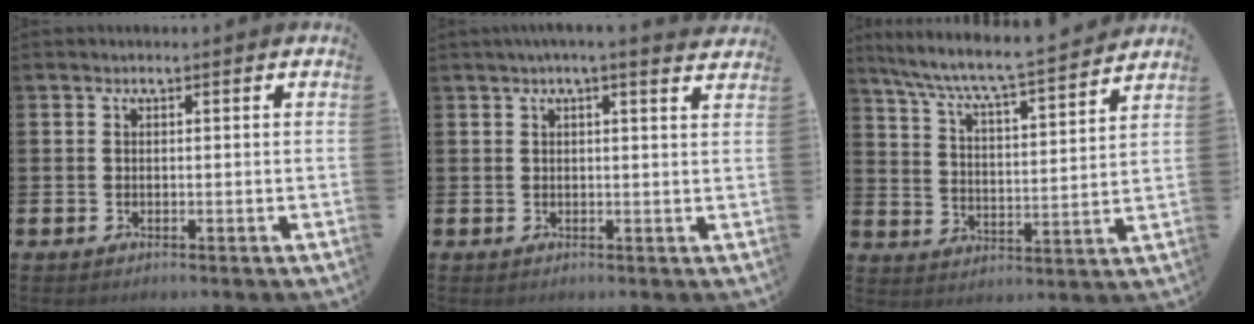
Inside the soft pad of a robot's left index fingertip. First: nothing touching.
{"total": 1.9, "force": [1.6, -0.3, 0.9], "torque": [-0.020, -0.007, 0.029]}
{"total": 7.1, "force": [6.7, 0.0, 2.4], "torque": [-0.082, -0.056, 0.111]}